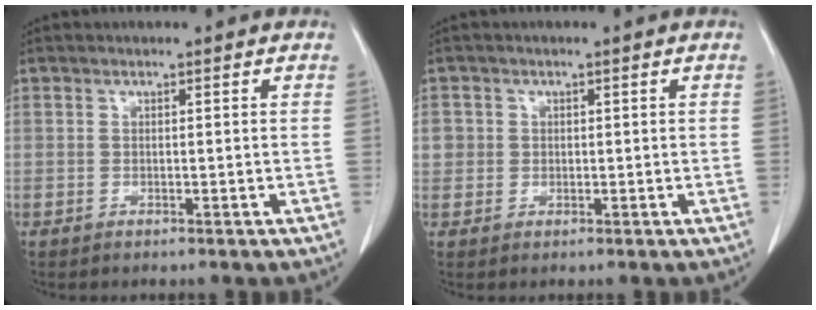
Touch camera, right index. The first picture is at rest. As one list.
[{"total": 2.3, "force": [0.3, 2.3, 0.3], "torque": [0.011, 0.004, 0.005]}]